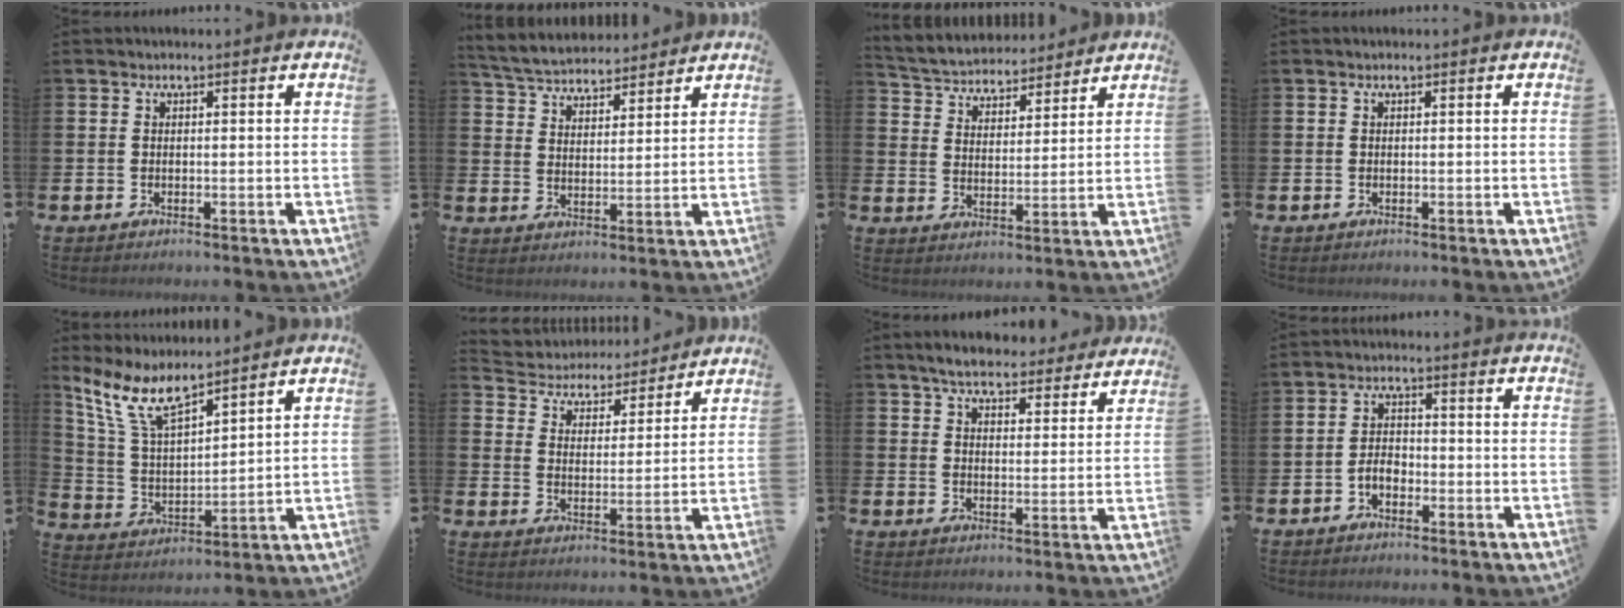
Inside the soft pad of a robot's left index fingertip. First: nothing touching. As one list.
[{"total": 5.1, "force": [5.0, 1.1, 0.2], "torque": [-0.028, -0.030, 0.089]}, {"total": 4.6, "force": [4.4, 1.5, -0.3], "torque": [-0.022, -0.034, 0.074]}, {"total": 0.0}, {"total": 8.8, "force": [7.1, 2.3, 4.6], "torque": [-0.122, -0.026, 0.131]}, {"total": 4.8, "force": [4.5, 1.7, -0.2], "torque": [-0.027, -0.039, 0.074]}, {"total": 6.2, "force": [5.9, 1.3, 1.3], "torque": [-0.034, -0.030, 0.104]}, {"total": 2.5, "force": [-1.8, 1.4, 1.1], "torque": [-0.021, 0.006, -0.038]}]